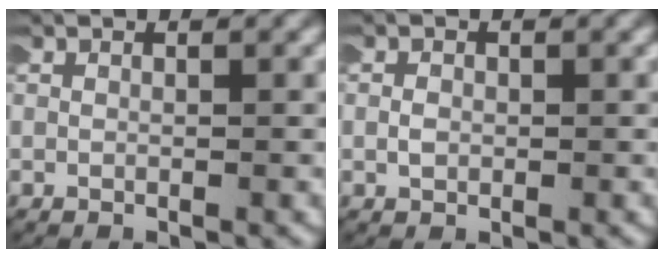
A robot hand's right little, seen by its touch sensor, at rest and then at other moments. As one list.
[{"total": 0.7, "force": [-0.2, 0.5, 0.4], "torque": [-0.014, 0.002, -0.003]}]